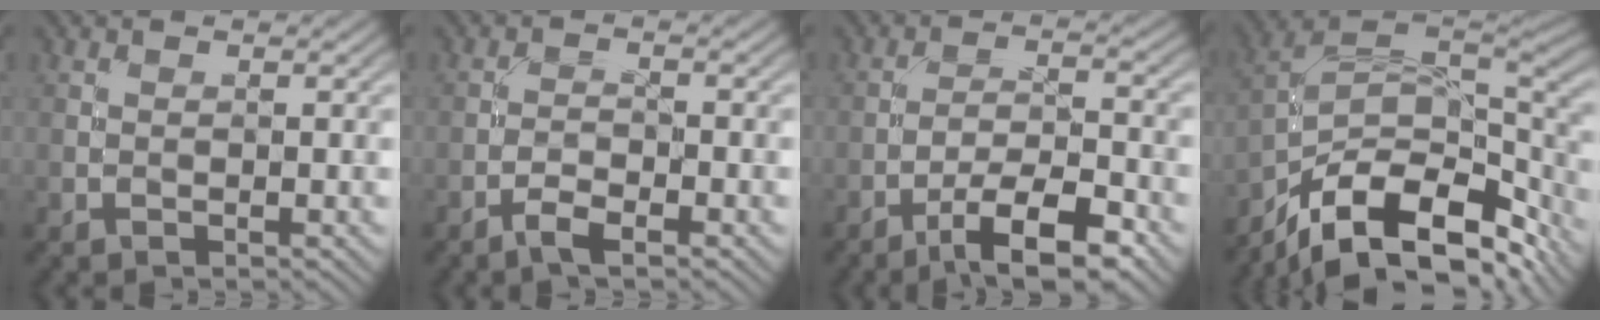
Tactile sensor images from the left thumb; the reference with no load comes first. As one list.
[{"total": 2.7, "force": [-2.0, 0.6, 1.7], "torque": [-0.040, 0.002, -0.045]}, {"total": 8.7, "force": [-5.6, 2.3, 6.2], "torque": [-0.101, 0.006, -0.098]}, {"total": 15.7, "force": [-8.9, 7.6, 10.4], "torque": [-0.208, -0.025, -0.147]}]